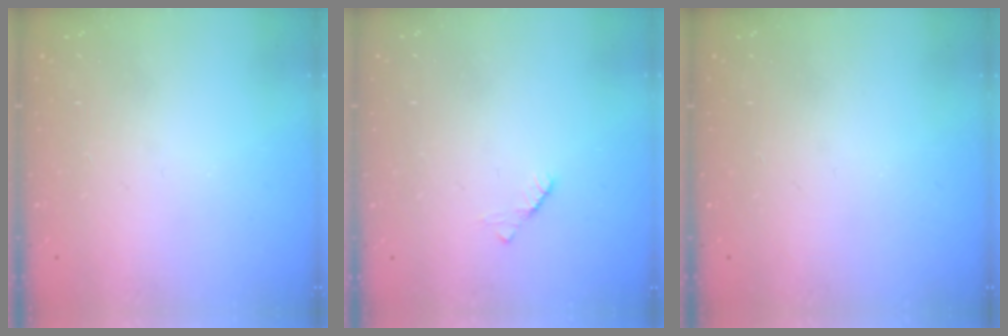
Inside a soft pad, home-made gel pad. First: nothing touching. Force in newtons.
{"total": 2.2, "press": 2.2, "slide": 0.3}
{"total": 0.0}